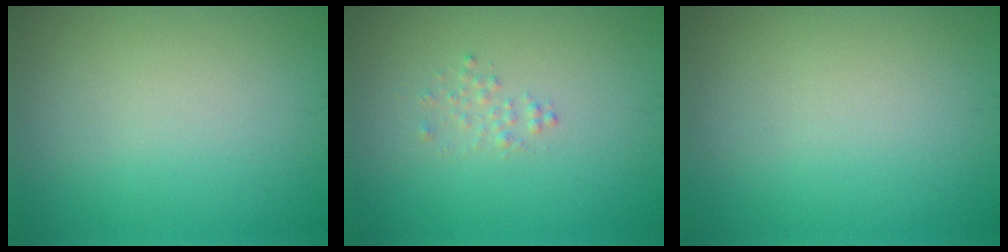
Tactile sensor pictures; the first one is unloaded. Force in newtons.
{"total": 0.9, "press": 0.9, "slide": 0.0}
{"total": 0.0}